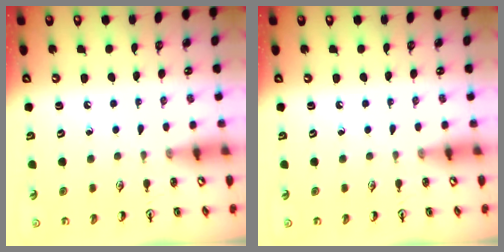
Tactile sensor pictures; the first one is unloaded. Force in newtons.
{"total": 0.0}